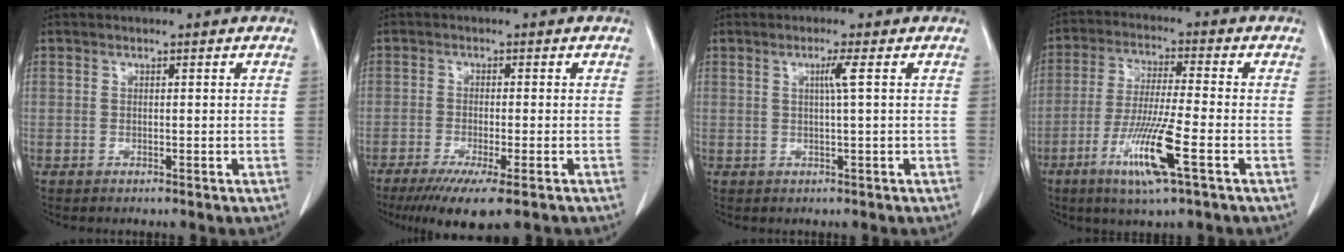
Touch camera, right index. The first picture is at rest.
{"total": 9.0, "force": [-6.3, 0.8, 6.4], "torque": [-0.093, -0.022, -0.096]}
{"total": 2.1, "force": [0.5, -0.7, 1.9], "torque": [-0.039, -0.003, 0.010]}
{"total": 10.9, "force": [-4.6, 0.0, 9.9], "torque": [-0.194, -0.021, -0.088]}